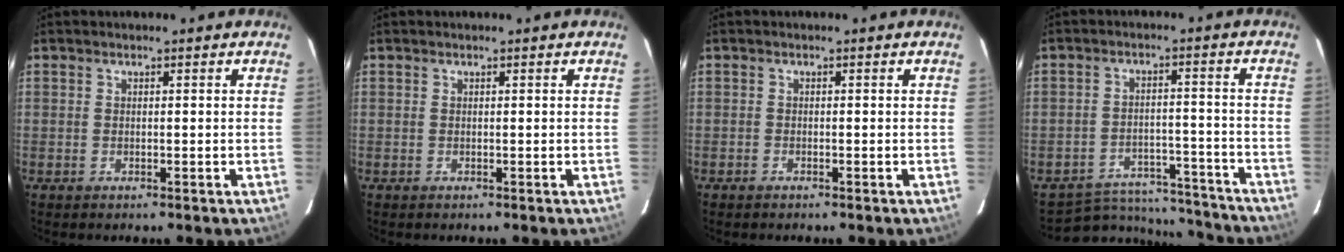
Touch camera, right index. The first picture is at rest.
{"total": 0.0}
{"total": 0.6, "force": [-0.6, 0.1, 0.1], "torque": [-0.007, 0.002, -0.013]}
{"total": 14.8, "force": [-13.8, 4.8, 2.6], "torque": [-0.060, 0.031, -0.180]}